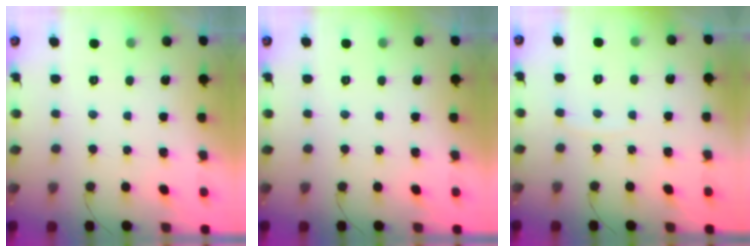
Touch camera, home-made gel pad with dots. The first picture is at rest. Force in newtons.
{"total": 0.0}
{"total": 3.6, "press": 3.6, "slide": 0.4}